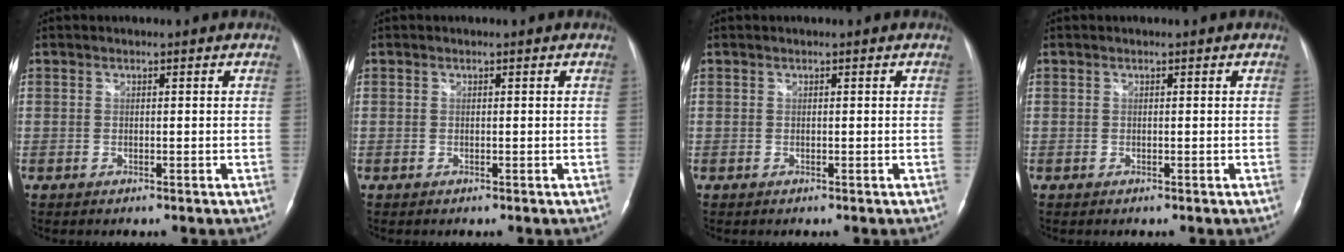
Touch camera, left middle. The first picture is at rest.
{"total": 0.0}
{"total": 0.0}
{"total": 0.0}